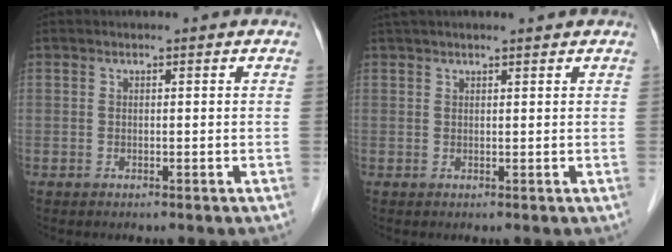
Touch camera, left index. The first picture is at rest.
{"total": 5.6, "force": [4.9, 0.3, 2.8], "torque": [-0.043, 0.036, 0.073]}